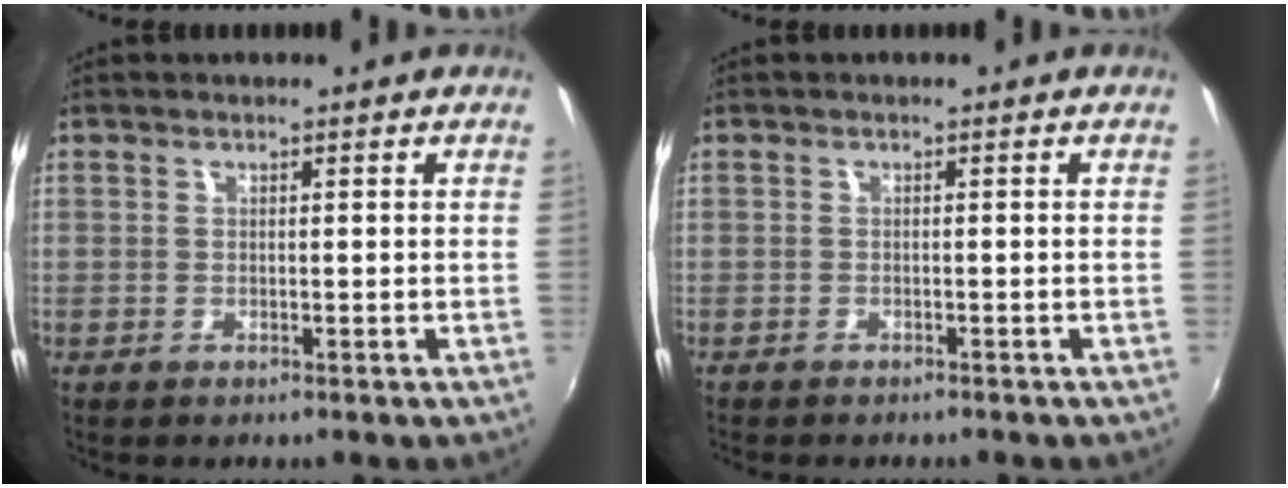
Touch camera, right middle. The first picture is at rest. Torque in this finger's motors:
{"motor_torque": [0.99, -1.14, 0.09, 0.05]}